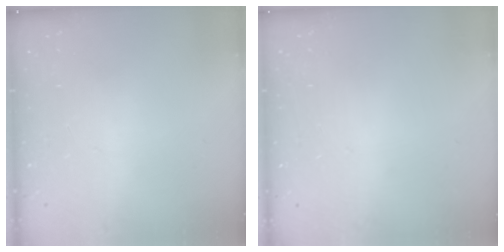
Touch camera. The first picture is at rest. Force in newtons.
{"total": 0.0}